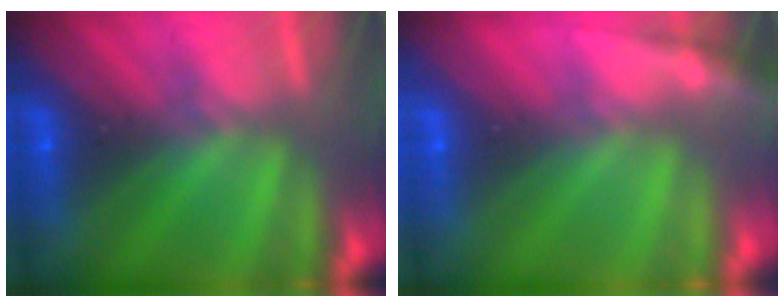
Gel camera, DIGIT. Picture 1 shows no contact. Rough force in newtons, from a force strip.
{"total": 1.4}